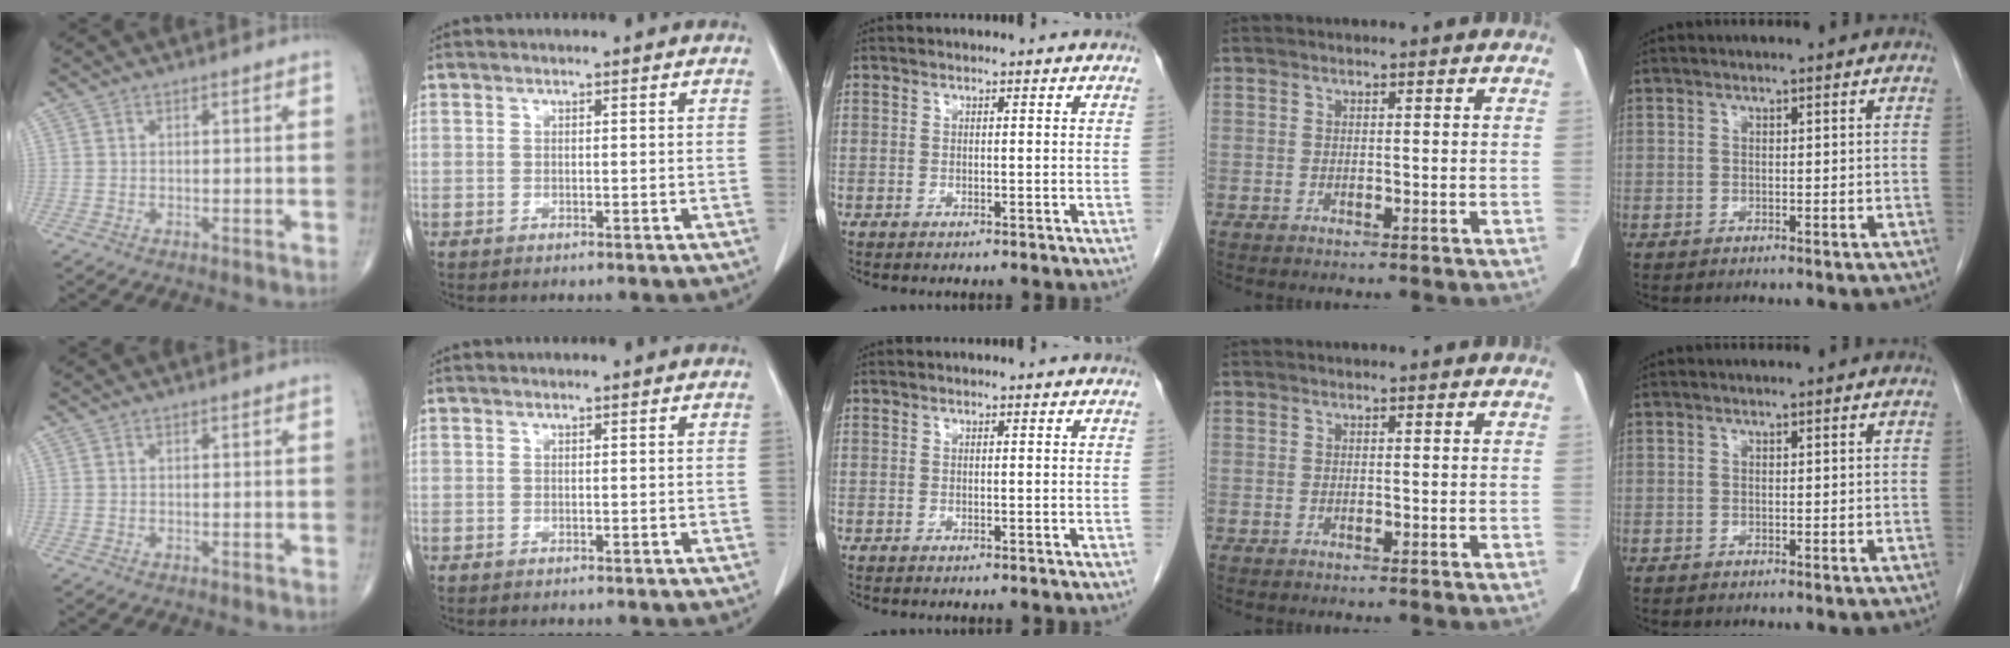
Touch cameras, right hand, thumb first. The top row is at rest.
{}